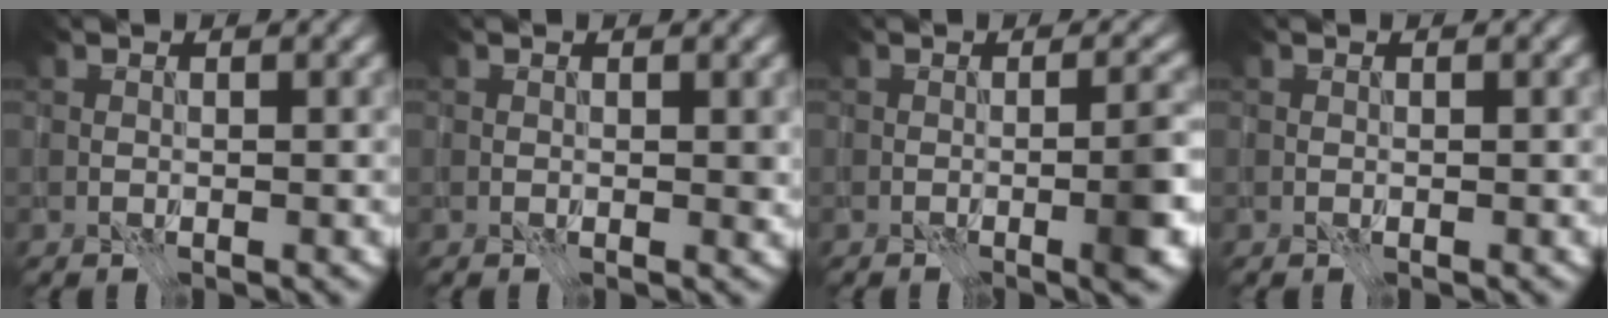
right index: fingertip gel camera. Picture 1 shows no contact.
{"total": 0.6, "force": [0.2, 0.3, 0.5], "torque": [-0.002, -0.001, 0.001]}
{"total": 3.8, "force": [-1.1, 0.8, 3.6], "torque": [-0.045, 0.010, -0.024]}
{"total": 0.0}